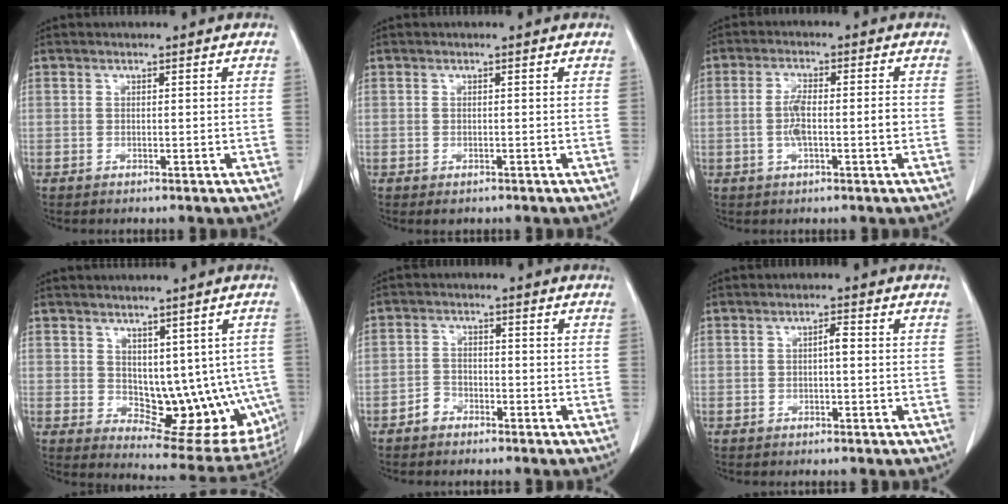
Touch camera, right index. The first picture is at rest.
{"total": 0.9, "force": [-0.6, 0.7, 0.3], "torque": [-0.005, 0.000, -0.004]}
{"total": 5.3, "force": [-0.9, 0.9, 5.1], "torque": [-0.105, 0.006, -0.017]}
{"total": 12.5, "force": [-0.6, 7.2, 10.2], "torque": [-0.103, 0.002, 0.012]}
{"total": 2.6, "force": [-1.7, 1.9, 0.4], "torque": [-0.010, 0.009, -0.033]}
{"total": 1.4, "force": [-0.1, 0.3, 1.4], "torque": [-0.024, 0.004, -0.001]}